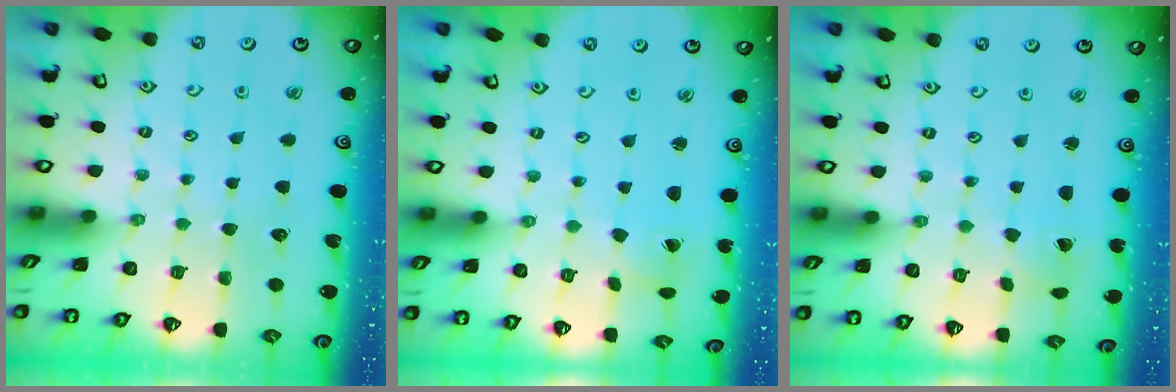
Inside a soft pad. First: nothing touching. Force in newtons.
{"total": 1.5, "press": 1.5, "slide": 0.0}
{"total": 0.8, "press": 0.8, "slide": 0.1}